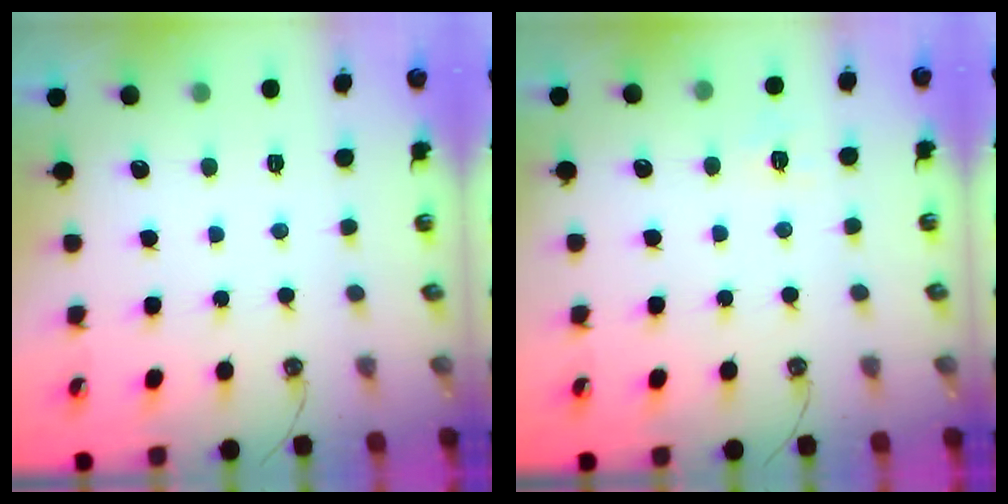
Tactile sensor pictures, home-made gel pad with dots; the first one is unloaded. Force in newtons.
{"total": 6.3, "press": 6.3, "slide": 0.6}